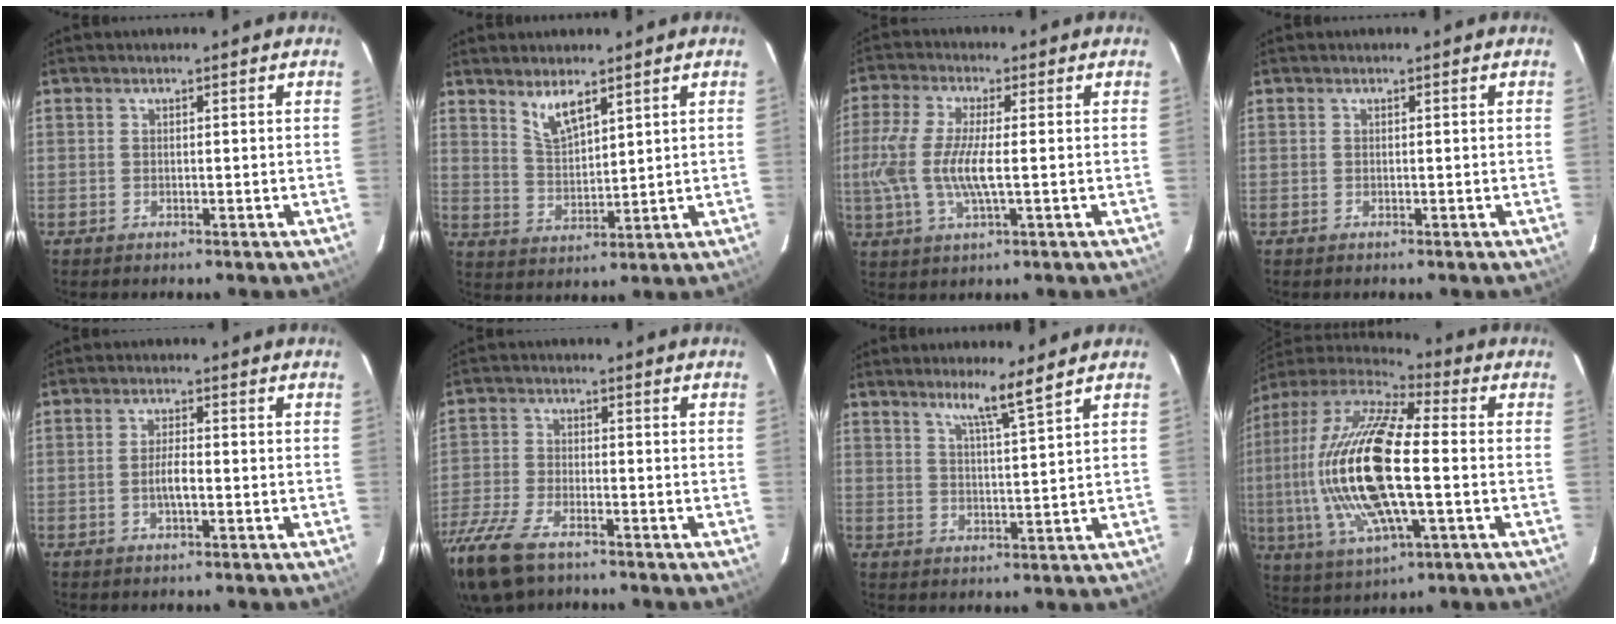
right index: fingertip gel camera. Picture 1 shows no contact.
{"total": 5.9, "force": [4.2, 1.8, 3.8], "torque": [-0.071, -0.002, 0.085]}
{"total": 10.0, "force": [-0.9, 2.3, 9.7], "torque": [-0.207, -0.004, -0.019]}
{"total": 0.0}
{"total": 3.1, "force": [-0.9, 0.8, 2.9], "torque": [-0.055, 0.002, -0.016]}
{"total": 14.1, "force": [-9.9, 6.1, 8.0], "torque": [-0.204, -0.037, -0.198]}
{"total": 5.8, "force": [4.3, -1.0, 3.7], "torque": [-0.061, -0.011, 0.072]}
{"total": 23.4, "force": [-1.5, 7.6, 22.0], "torque": [-0.430, -0.009, -0.035]}